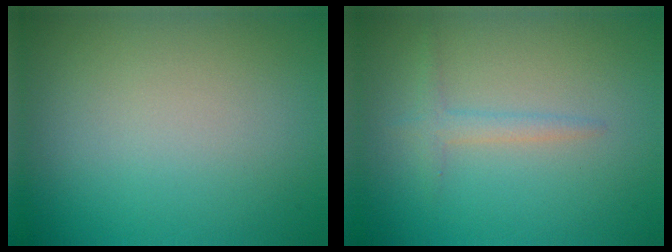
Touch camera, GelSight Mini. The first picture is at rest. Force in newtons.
{"total": 1.5, "press": 1.5, "slide": 0.1}